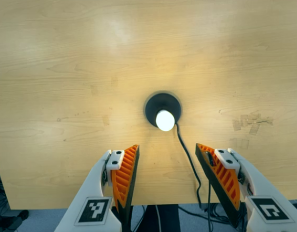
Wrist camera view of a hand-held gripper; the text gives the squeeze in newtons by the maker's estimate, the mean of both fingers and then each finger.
{"total": 0.0}